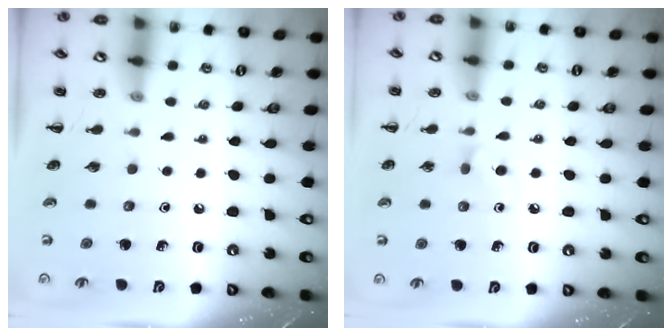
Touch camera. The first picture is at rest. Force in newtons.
{"total": 4.2, "press": 4.1, "slide": 1.1}